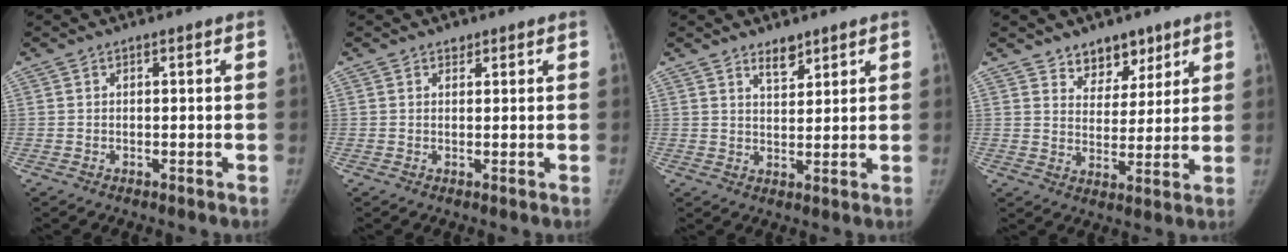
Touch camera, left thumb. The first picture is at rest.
{"total": 1.1, "force": [0.8, 0.7, 0.2], "torque": [0.005, -0.005, 0.009]}
{"total": 3.7, "force": [2.9, 1.6, 1.7], "torque": [-0.012, -0.023, 0.049]}
{"total": 7.5, "force": [5.4, 4.8, 2.0], "torque": [0.011, -0.036, 0.091]}